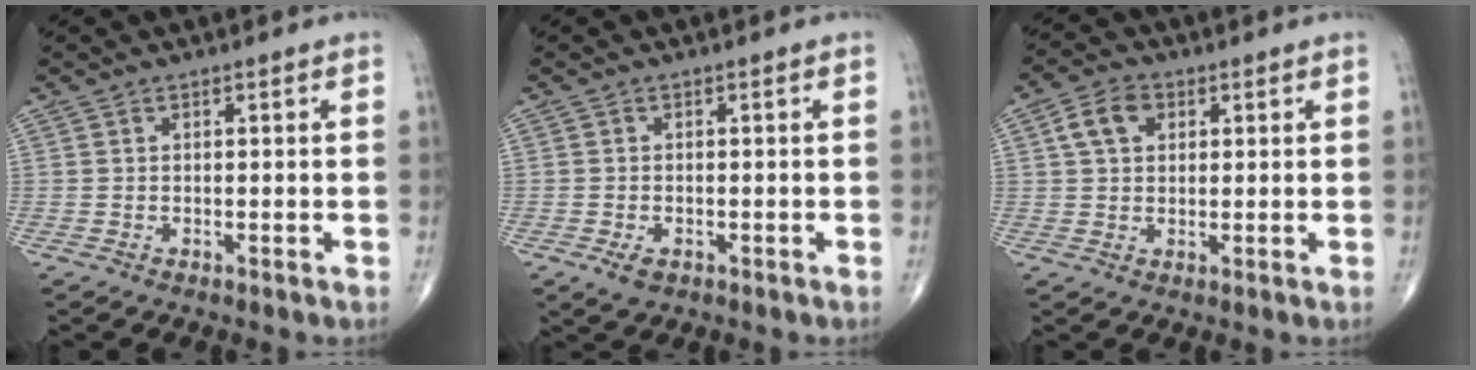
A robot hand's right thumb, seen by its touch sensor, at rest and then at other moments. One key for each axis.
{"total": 4.3, "fx": -1.7, "fy": 2.7, "fz": 2.9, "tx": -0.049, "ty": -0.001, "tz": -0.020}
{"total": 5.9, "fx": 1.9, "fy": 4.2, "fz": 3.7, "tx": -0.058, "ty": 0.008, "tz": 0.030}